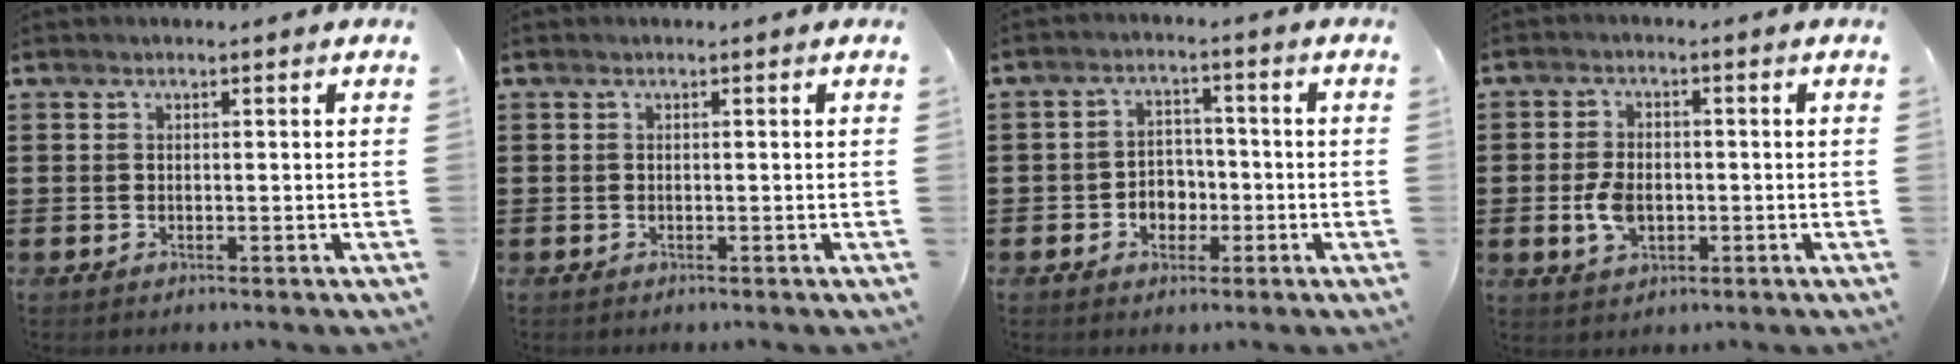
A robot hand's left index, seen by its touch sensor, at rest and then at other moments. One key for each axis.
{"total": 0.0}
{"total": 3.8, "fx": -1.6, "fy": 3.1, "fz": 1.6, "tx": -0.029, "ty": 0.004, "tz": -0.038}
{"total": 4.8, "fx": -0.9, "fy": 3.0, "fz": 3.7, "tx": -0.089, "ty": -0.002, "tz": -0.020}